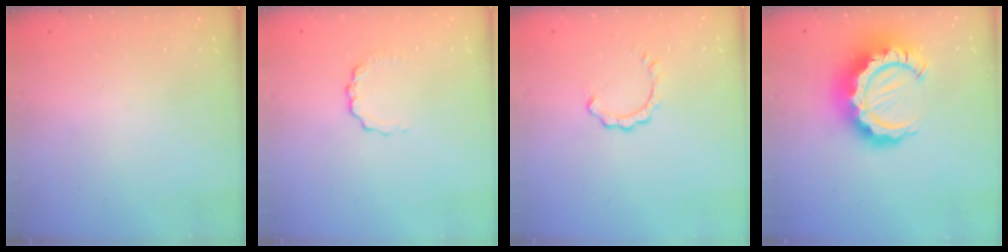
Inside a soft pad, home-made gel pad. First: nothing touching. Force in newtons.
{"total": 3.8, "press": 3.7, "slide": 0.4}
{"total": 1.0, "press": 1.0, "slide": 0.2}
{"total": 16.9, "press": 16.8, "slide": 1.7}